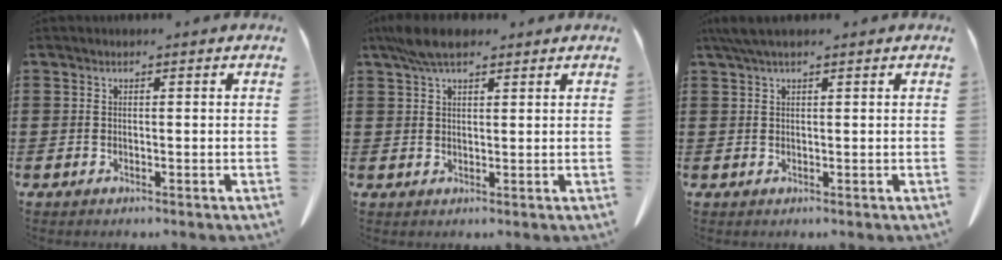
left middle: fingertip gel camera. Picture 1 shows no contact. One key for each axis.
{"total": 5.3, "fx": 3.9, "fy": 1.7, "fz": 3.2, "tx": -0.072, "ty": 0.000, "tz": 0.072}
{"total": 2.3, "fx": 1.4, "fy": 0.4, "fz": 1.8, "tx": -0.038, "ty": 0.001, "tz": 0.027}